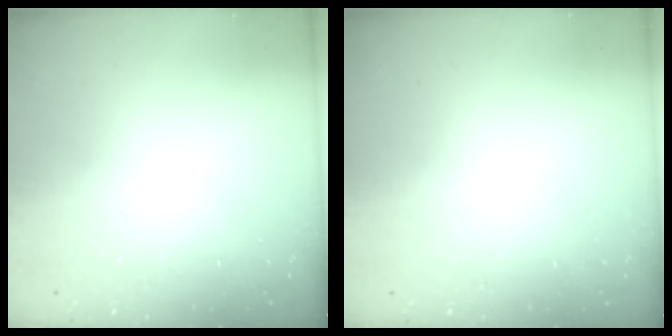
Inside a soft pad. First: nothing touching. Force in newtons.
{"total": 2.4, "press": 2.4, "slide": 0.2}